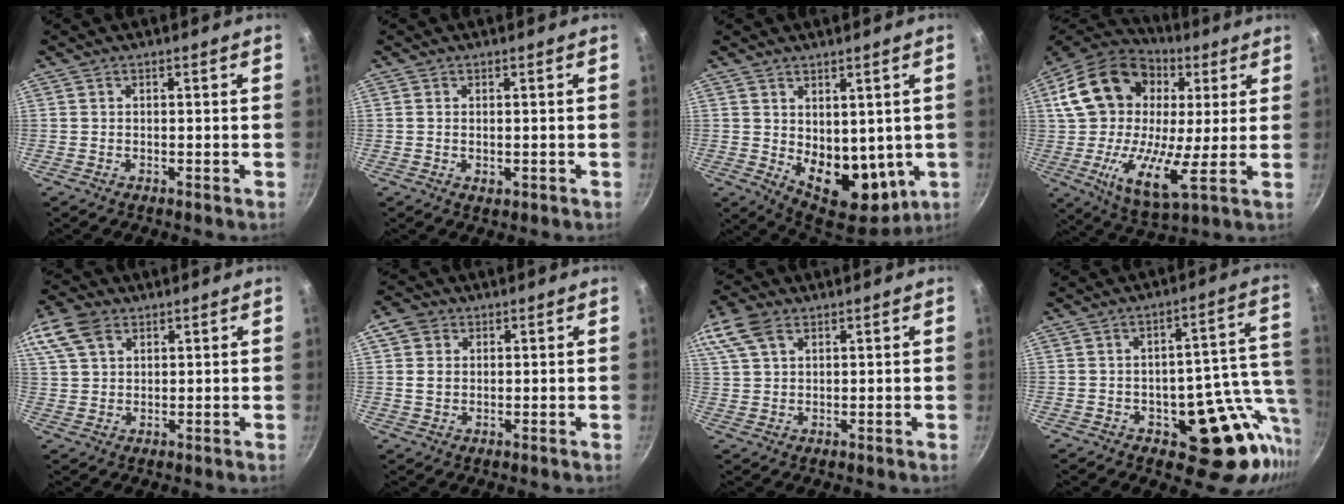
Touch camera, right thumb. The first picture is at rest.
{"total": 1.5, "force": [-0.2, 0.9, 1.2], "torque": [-0.019, -0.003, -0.002]}
{"total": 12.9, "force": [0.6, 8.5, 9.7], "torque": [-0.112, -0.038, 0.034]}
{"total": 25.5, "force": [5.6, 15.8, 19.2], "torque": [-0.328, -0.004, 0.073]}
{"total": 12.4, "force": [6.3, 8.3, 6.7], "torque": [-0.150, 0.021, 0.123]}
{"total": 5.1, "force": [1.4, 4.2, 2.4], "torque": [-0.021, -0.002, 0.019]}
{"total": 11.0, "force": [5.7, 6.9, 6.4], "torque": [-0.145, 0.024, 0.112]}
{"total": 16.7, "force": [-4.0, 9.7, 13.0], "torque": [-0.095, 0.029, -0.044]}